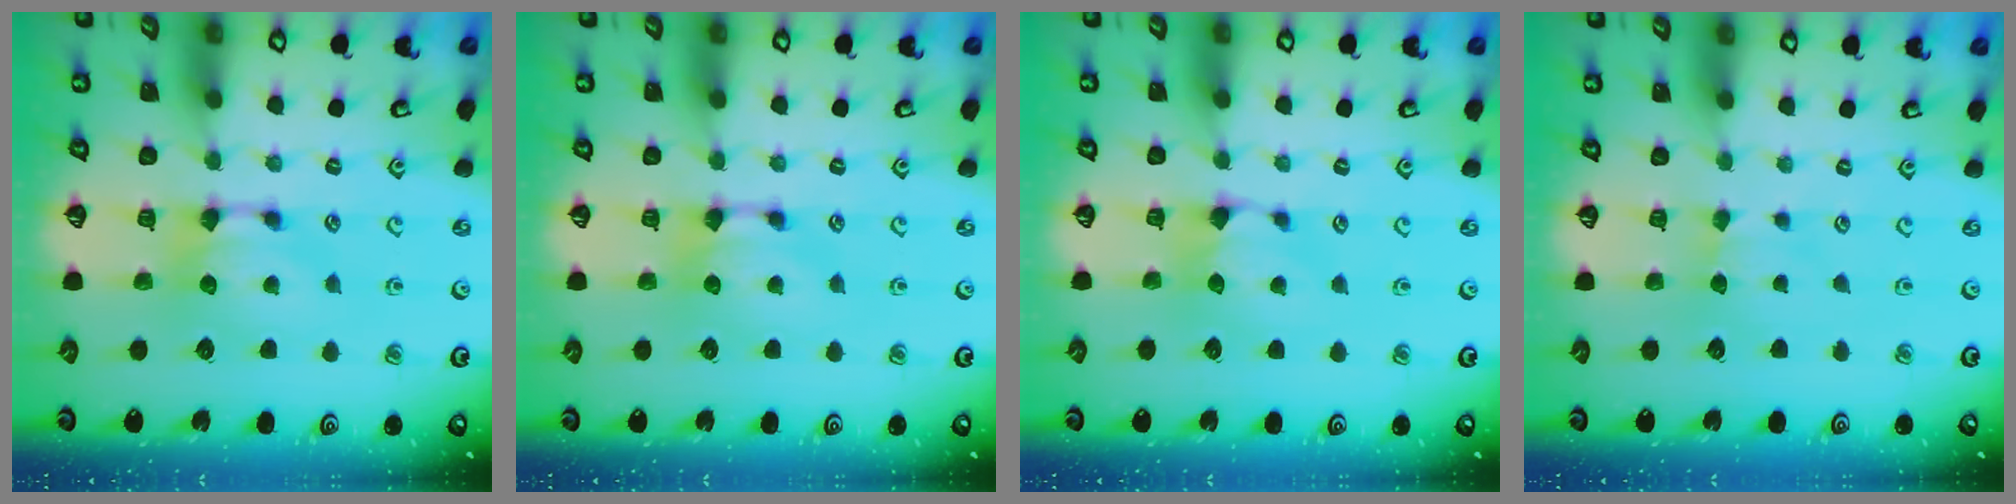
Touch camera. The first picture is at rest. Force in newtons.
{"total": 0.0}
{"total": 0.6, "press": 0.3, "slide": 0.6}
{"total": 1.7, "press": 1.6, "slide": 0.4}